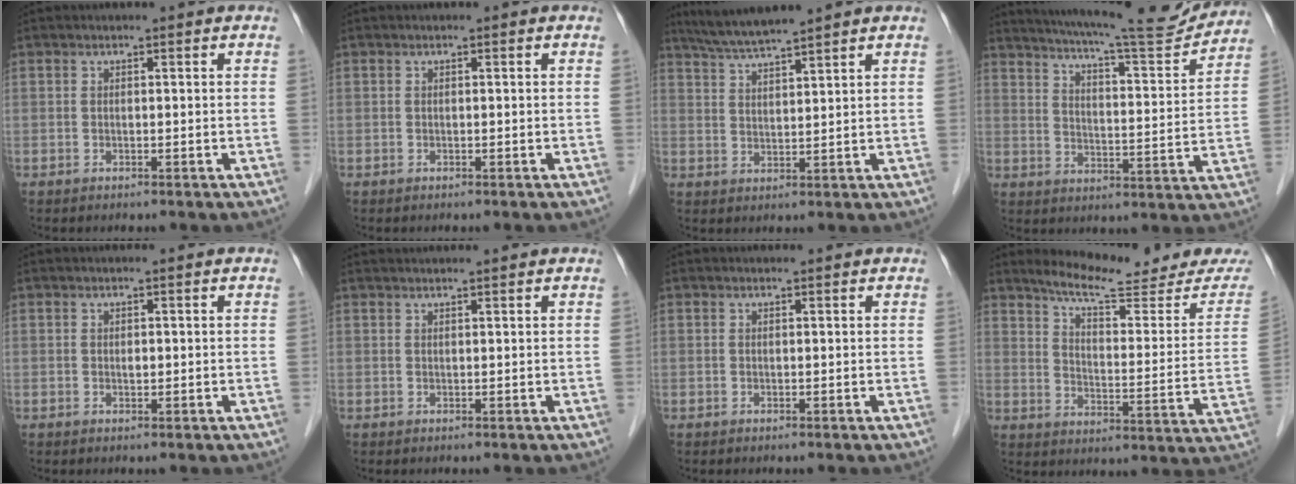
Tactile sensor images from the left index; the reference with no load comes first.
{"total": 0.0}
{"total": 7.0, "force": [6.2, -0.9, 3.1], "torque": [-0.061, 0.017, 0.118]}
{"total": 17.6, "force": [16.4, 0.9, 6.5], "torque": [-0.109, -0.028, 0.224]}
{"total": 0.6, "force": [0.2, 0.3, 0.5], "torque": [-0.008, -0.001, 0.003]}
{"total": 4.8, "force": [4.5, -0.4, 1.6], "torque": [-0.017, 0.026, 0.059]}
{"total": 0.9, "force": [0.9, 0.1, 0.0], "torque": [-0.009, 0.004, 0.011]}
{"total": 16.9, "force": [15.5, 1.5, 6.4], "torque": [-0.092, -0.055, 0.203]}